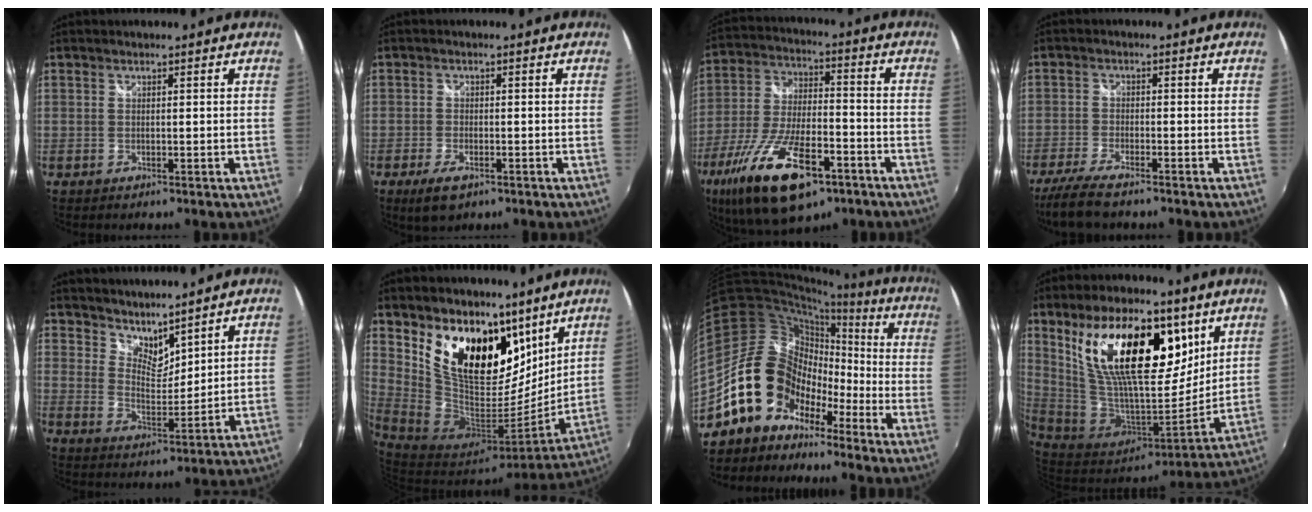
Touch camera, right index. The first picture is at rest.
{"total": 4.9, "force": [-3.0, 2.2, 3.2], "torque": [-0.081, -0.014, -0.054]}
{"total": 22.2, "force": [-12.3, 8.9, 16.1], "torque": [-0.325, -0.044, -0.210]}
{"total": 8.2, "force": [-6.7, 1.6, 4.4], "torque": [-0.114, -0.027, -0.127]}
{"total": 6.5, "force": [5.9, 2.1, 1.8], "torque": [-0.020, -0.004, 0.108]}
{"total": 18.3, "force": [10.8, 9.5, 11.3], "torque": [-0.198, -0.012, 0.195]}
{"total": 14.4, "force": [-8.9, 10.1, 5.2], "torque": [-0.106, 0.032, -0.165]}
{"total": 23.7, "force": [10.4, 10.4, 18.6], "torque": [-0.332, 0.014, 0.188]}